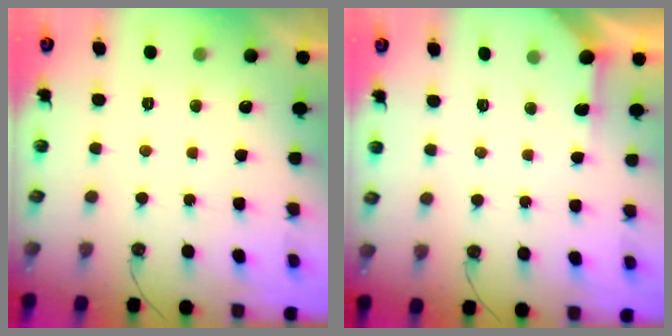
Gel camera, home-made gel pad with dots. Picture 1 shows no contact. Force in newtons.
{"total": 4.1, "press": 4.1, "slide": 0.5}